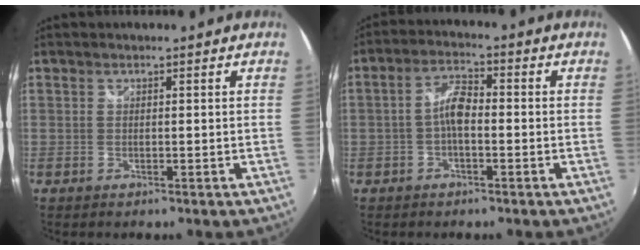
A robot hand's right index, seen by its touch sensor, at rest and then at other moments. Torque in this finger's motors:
{"motor_torque": [0.74, -0.26, 0.46, 0.10]}